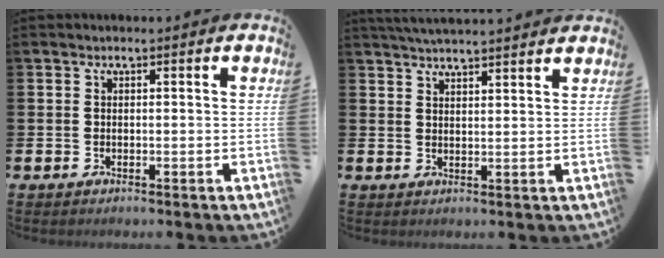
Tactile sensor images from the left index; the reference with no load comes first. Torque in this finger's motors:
{"motor_torque": [1.01, -1.13, 0.25, 0.08]}